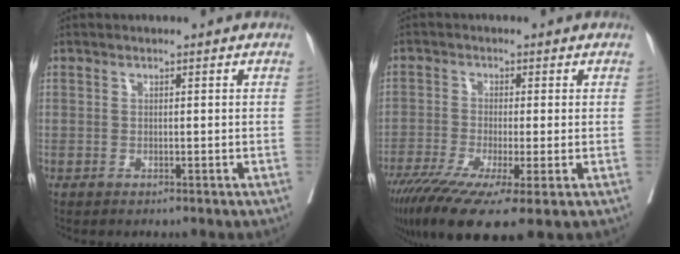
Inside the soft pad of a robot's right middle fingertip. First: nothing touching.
{"total": 13.0, "force": [-7.8, 1.5, 10.2], "torque": [-0.170, -0.036, -0.131]}